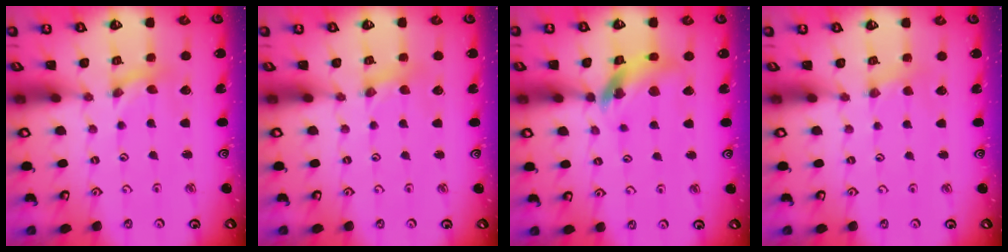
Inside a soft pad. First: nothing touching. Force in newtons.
{"total": 1.9, "press": 1.9, "slide": 0.3}
{"total": 13.1, "press": 13.0, "slide": 1.7}
{"total": 2.2, "press": 2.2, "slide": 0.4}